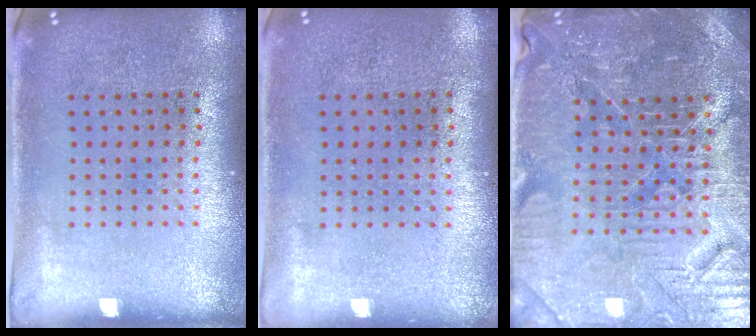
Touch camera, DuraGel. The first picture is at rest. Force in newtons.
{"total": 0.0}
{"total": 5.0, "press": 4.7, "slide": 1.7}